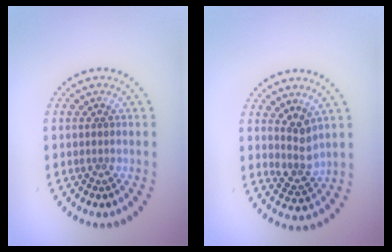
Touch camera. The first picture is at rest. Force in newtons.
{"total": 2.5, "press": 2.0, "slide": 1.6}